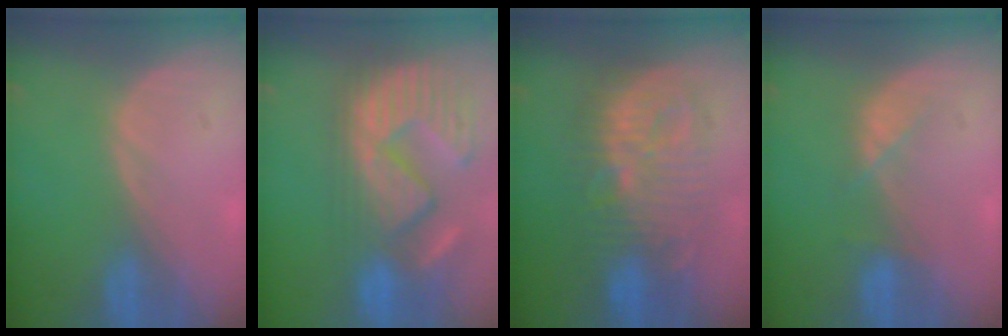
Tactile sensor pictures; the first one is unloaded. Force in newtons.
{"total": 14.2, "press": 12.1, "slide": 7.5}
{"total": 10.8, "press": 10.8, "slide": 0.5}
{"total": 2.4, "press": 2.3, "slide": 0.5}